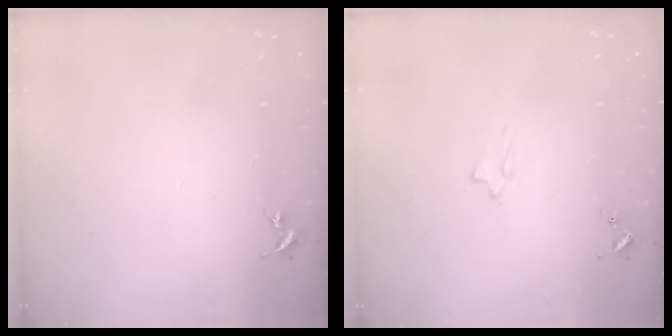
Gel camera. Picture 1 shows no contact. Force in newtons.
{"total": 2.0, "press": 2.0, "slide": 0.4}